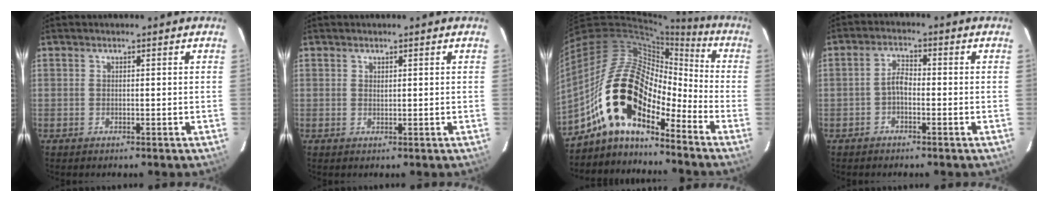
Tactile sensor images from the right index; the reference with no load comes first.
{"total": 0.6, "force": [0.4, 0.3, 0.2], "torque": [-0.003, 0.001, 0.008]}
{"total": 16.8, "force": [-10.8, 7.1, 10.6], "torque": [-0.183, 0.007, -0.222]}
{"total": 2.6, "force": [-1.2, 1.3, 1.9], "torque": [-0.040, 0.011, -0.024]}